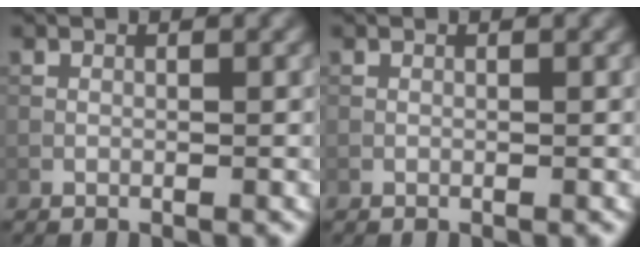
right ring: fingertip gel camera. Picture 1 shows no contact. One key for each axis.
{"total": 0.0}